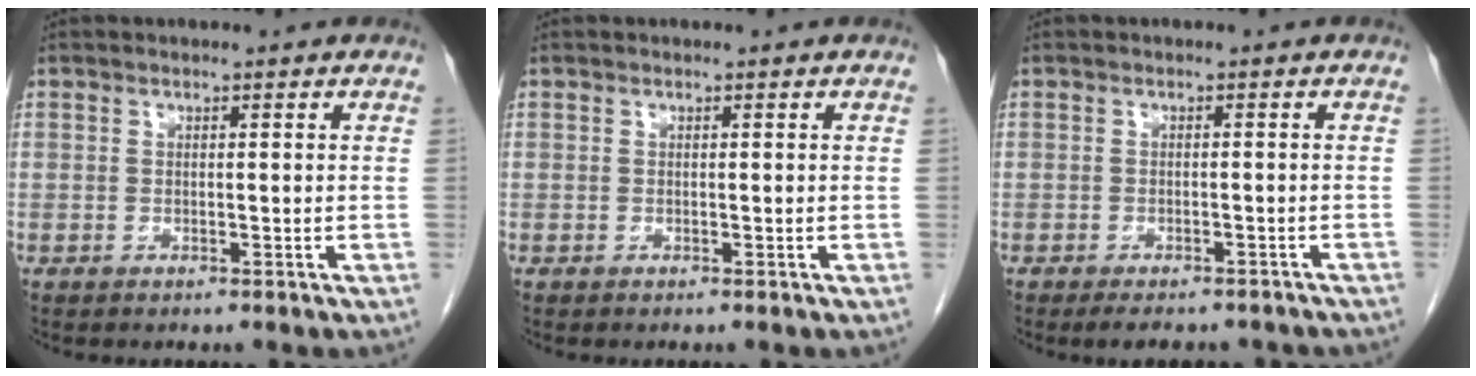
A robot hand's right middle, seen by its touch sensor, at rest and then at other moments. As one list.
[{"total": 0.0}, {"total": 7.9, "force": [-6.8, 2.6, 3.0], "torque": [-0.032, -0.001, -0.076]}]